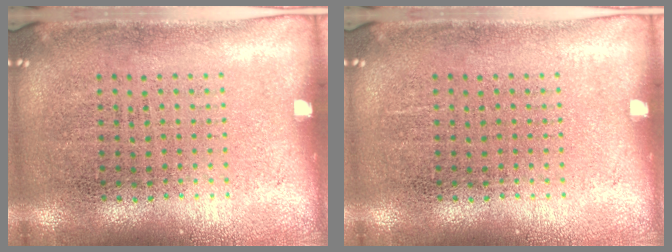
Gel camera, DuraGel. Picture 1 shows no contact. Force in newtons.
{"total": 0.0}